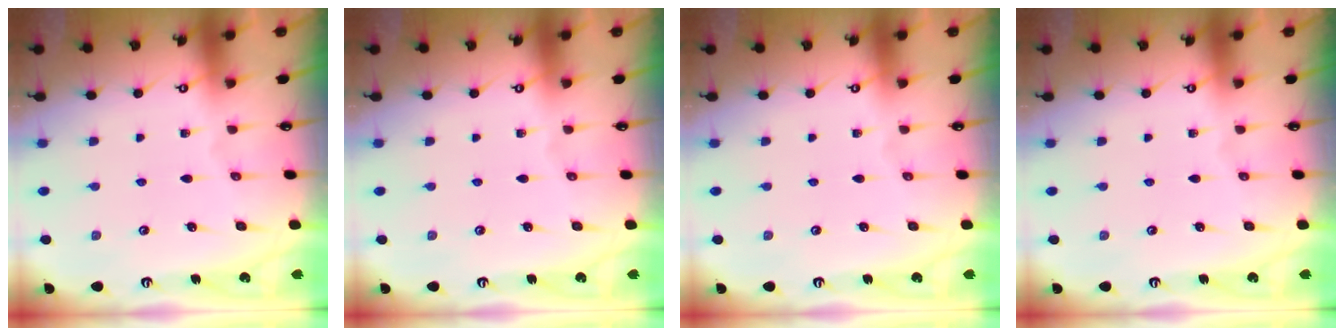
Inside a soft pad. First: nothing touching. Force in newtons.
{"total": 0.0}
{"total": 0.0}
{"total": 0.0}